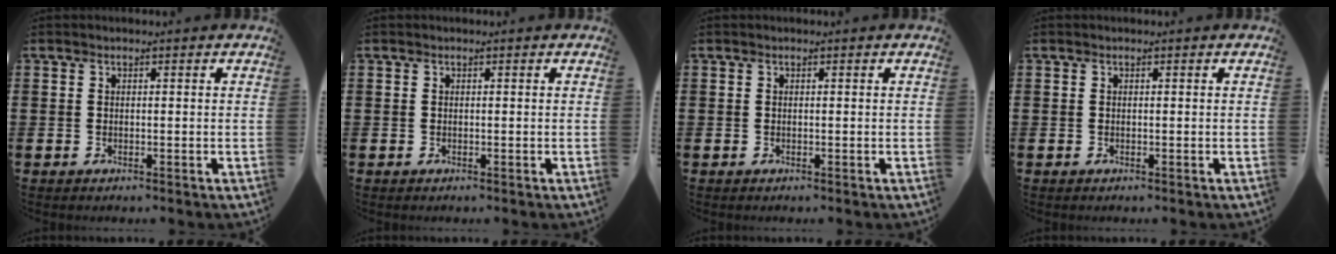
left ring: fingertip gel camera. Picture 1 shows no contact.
{"total": 0.0}
{"total": 0.0}
{"total": 0.0}